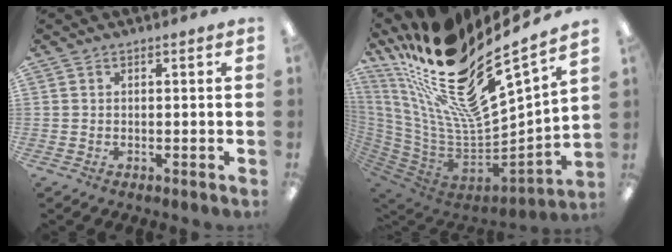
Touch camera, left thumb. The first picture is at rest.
{"total": 24.0, "force": [15.8, 7.0, 16.7], "torque": [-0.289, -0.143, 0.276]}